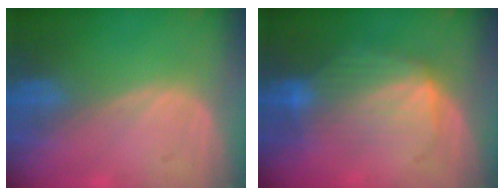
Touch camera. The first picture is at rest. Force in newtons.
{"total": 7.4, "press": 7.3, "slide": 1.4}